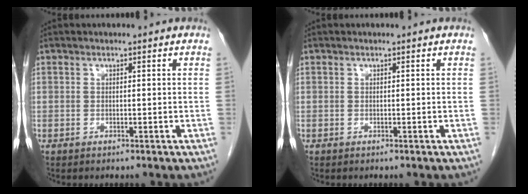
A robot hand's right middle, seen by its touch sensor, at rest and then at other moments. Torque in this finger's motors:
{"motor_torque": [-0.01, 0.02, 0.00, 0.00]}